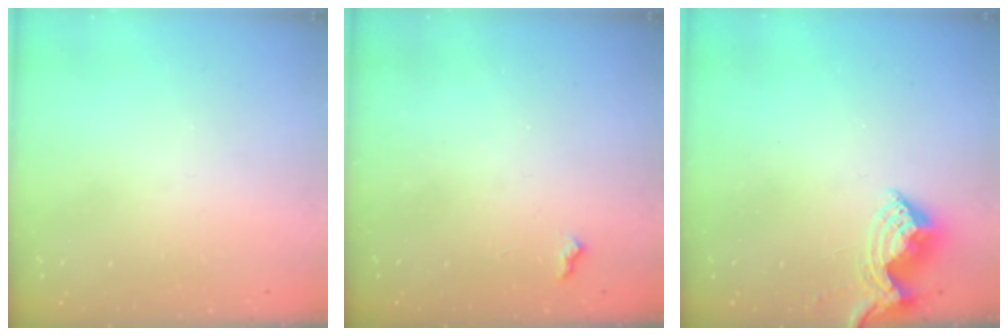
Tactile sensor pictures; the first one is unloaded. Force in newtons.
{"total": 4.8, "press": 4.8, "slide": 0.7}
{"total": 10.1, "press": 10.1, "slide": 0.4}